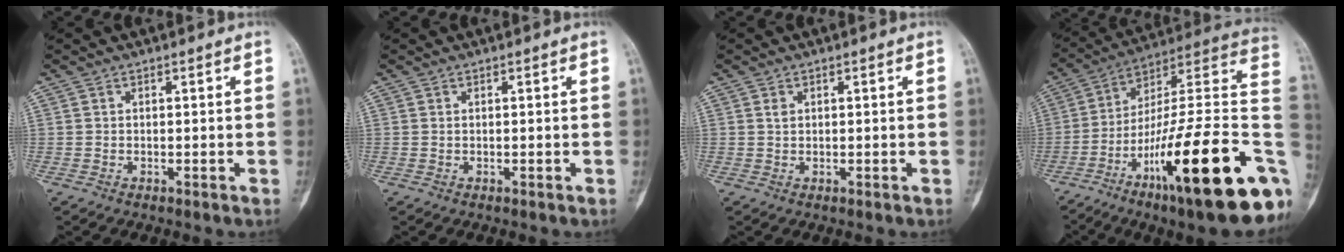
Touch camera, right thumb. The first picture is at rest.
{"total": 0.0}
{"total": 0.9, "force": [0.3, 0.6, 0.5], "torque": [-0.007, 0.001, 0.006]}
{"total": 32.1, "force": [-10.6, 7.7, 29.3], "torque": [-0.363, 0.056, -0.168]}